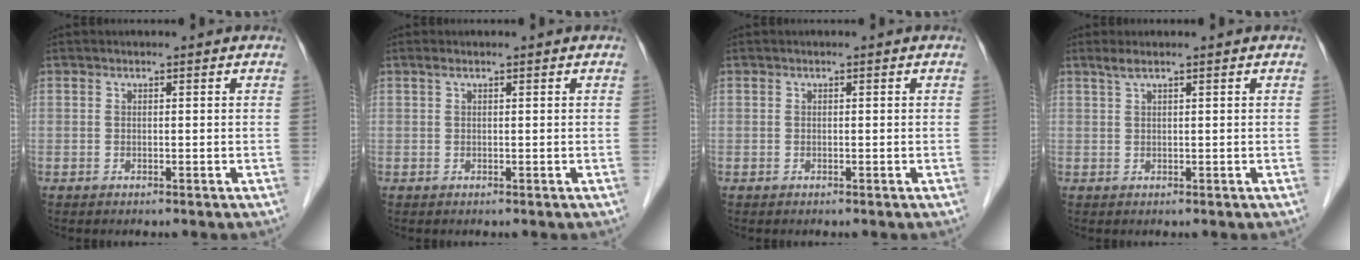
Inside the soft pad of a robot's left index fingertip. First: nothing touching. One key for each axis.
{"total": 0.9, "fx": 0.6, "fy": 0.1, "fz": 0.5, "tx": -0.018, "ty": 0.014, "tz": 0.015}
{"total": 0.0}
{"total": 1.6, "fx": 1.2, "fy": -0.1, "fz": 1.0, "tx": -0.029, "ty": 0.013, "tz": 0.028}